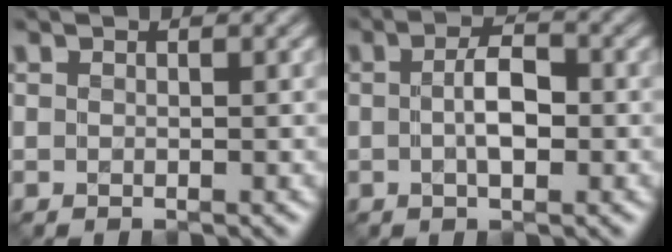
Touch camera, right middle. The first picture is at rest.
{"total": 3.3, "force": [-0.3, 1.5, 3.0], "torque": [-0.061, -0.001, -0.010]}